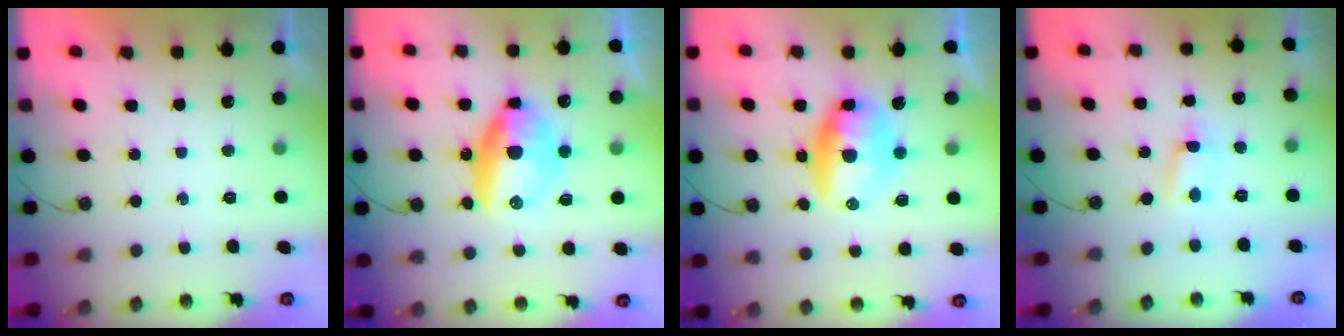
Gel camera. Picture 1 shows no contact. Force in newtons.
{"total": 11.9, "press": 11.9, "slide": 0.6}
{"total": 10.5, "press": 10.5, "slide": 0.9}
{"total": 10.7, "press": 1.5, "slide": 10.6}